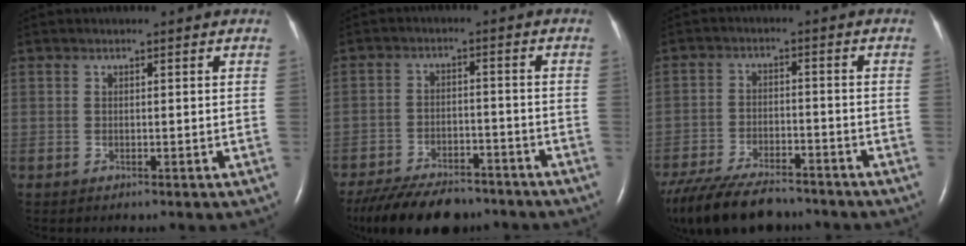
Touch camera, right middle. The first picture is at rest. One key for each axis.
{"total": 14.8, "fx": -12.2, "fy": 5.4, "fz": 6.5, "tx": -0.133, "ty": -0.014, "tz": -0.183}
{"total": 16.0, "fx": -13.3, "fy": 4.7, "fz": 7.6, "tx": -0.175, "ty": -0.026, "tz": -0.212}